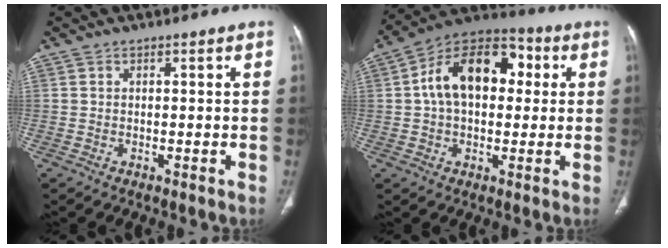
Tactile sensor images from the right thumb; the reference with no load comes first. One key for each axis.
{"total": 16.8, "fx": 2.8, "fy": 10.6, "fz": 12.7, "tx": -0.183, "ty": 0.033, "tz": 0.036}